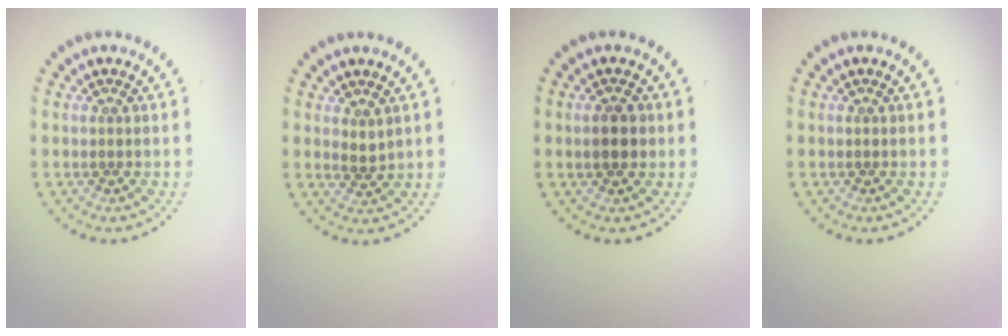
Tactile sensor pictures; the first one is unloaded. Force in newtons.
{"total": 0.9, "press": 0.8, "slide": 0.5}
{"total": 2.5, "press": 2.5, "slide": 0.2}
{"total": 0.0}